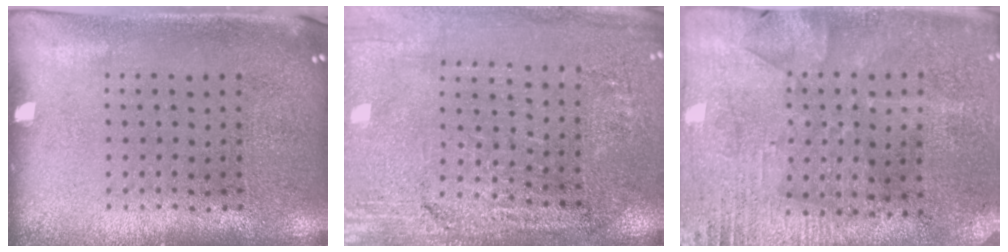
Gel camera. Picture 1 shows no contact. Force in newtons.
{"total": 3.1, "press": 3.1, "slide": 0.1}
{"total": 2.8, "press": 2.5, "slide": 1.1}